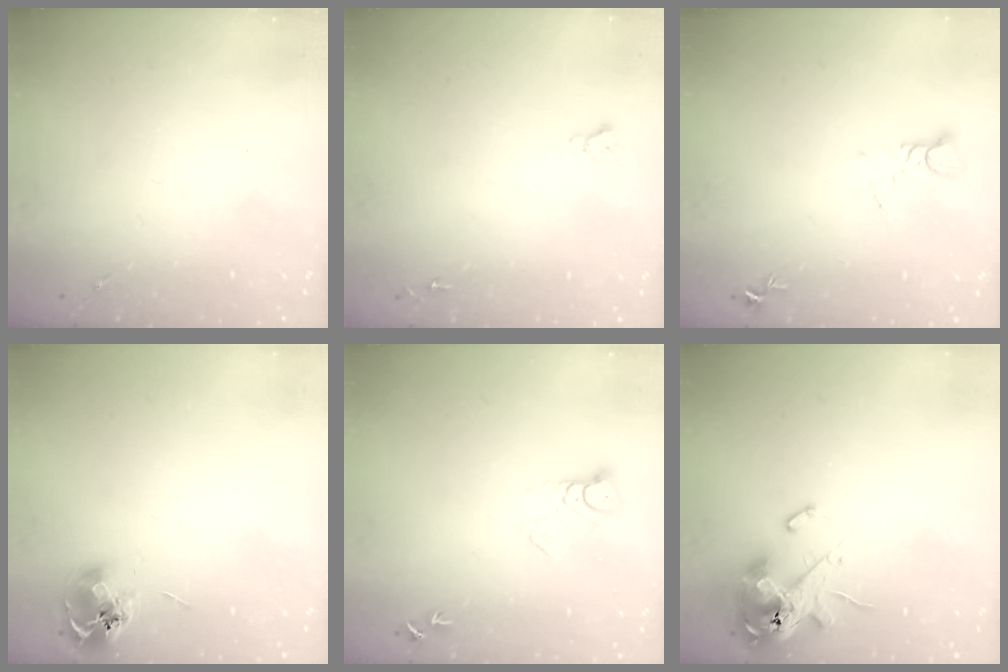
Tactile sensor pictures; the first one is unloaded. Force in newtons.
{"total": 2.7, "press": 2.7, "slide": 0.0}
{"total": 3.8, "press": 3.8, "slide": 0.3}
{"total": 9.0, "press": 8.9, "slide": 0.8}
{"total": 4.3, "press": 4.3, "slide": 0.2}
{"total": 14.6, "press": 14.4, "slide": 2.8}